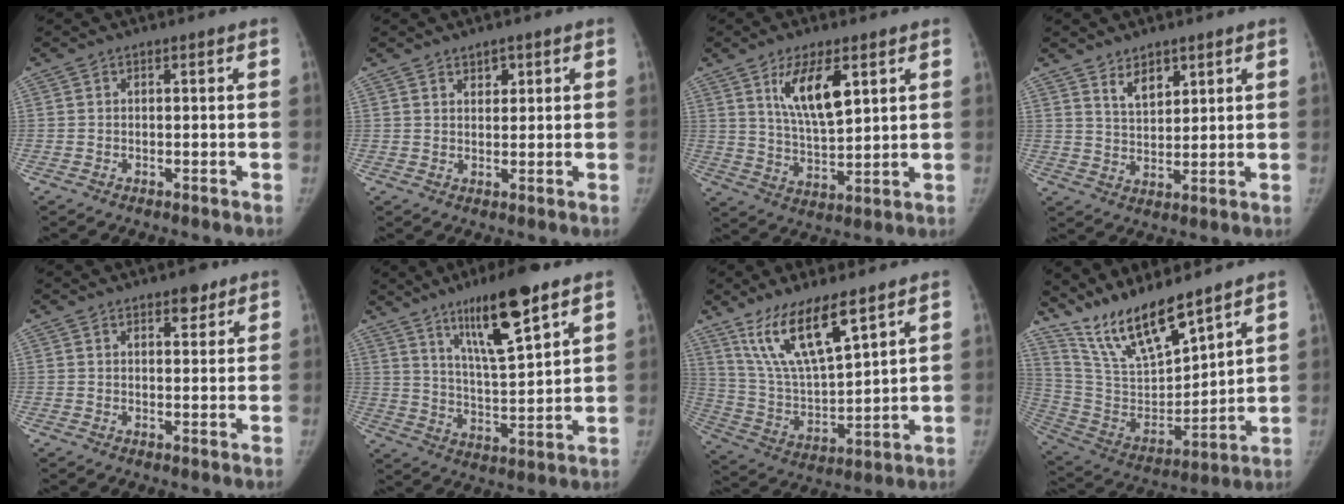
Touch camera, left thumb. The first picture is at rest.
{"total": 2.3, "force": [1.4, 1.4, 1.1], "torque": [-0.003, -0.009, 0.024]}
{"total": 10.8, "force": [4.9, 4.0, 8.7], "torque": [-0.140, -0.030, 0.098]}
{"total": 5.3, "force": [3.5, 2.7, 3.0], "torque": [-0.031, -0.030, 0.068]}
{"total": 3.4, "force": [2.3, 1.6, 2.0], "torque": [-0.011, -0.012, 0.033]}
{"total": 15.4, "force": [9.1, 2.9, 12.0], "torque": [-0.191, -0.050, 0.162]}
{"total": 15.4, "force": [9.8, 4.2, 11.1], "torque": [-0.196, -0.048, 0.203]}
{"total": 16.9, "force": [13.7, 3.8, 9.0], "torque": [-0.142, -0.073, 0.274]}